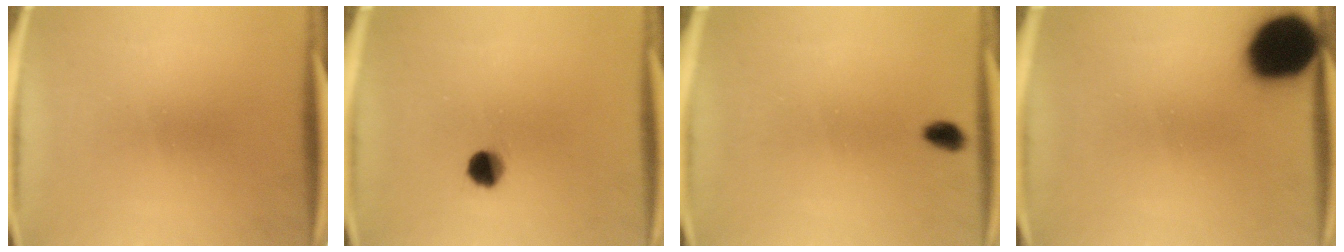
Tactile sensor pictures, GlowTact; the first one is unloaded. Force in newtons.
{"total": 4.5}
{"total": 2.1}
{"total": 19.0}